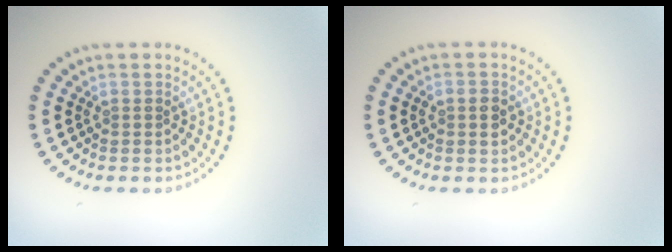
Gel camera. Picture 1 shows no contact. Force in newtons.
{"total": 1.6, "press": 1.6, "slide": 0.2}